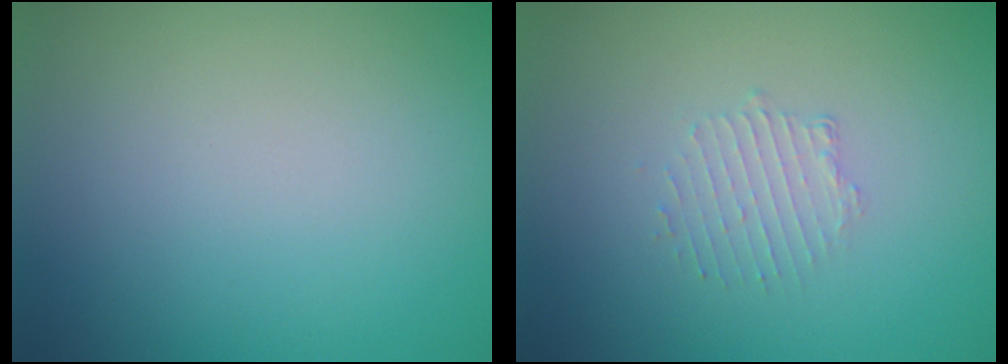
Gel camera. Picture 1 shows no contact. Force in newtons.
{"total": 1.3, "press": 0.7, "slide": 1.1}